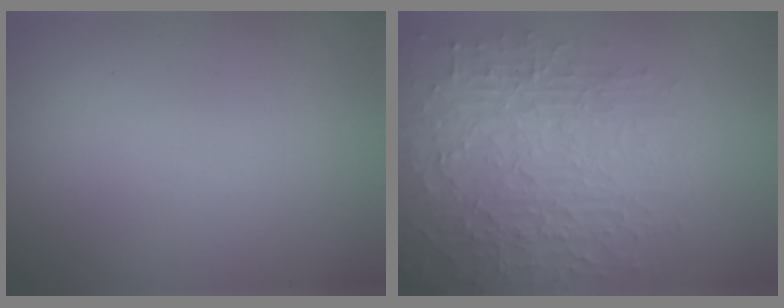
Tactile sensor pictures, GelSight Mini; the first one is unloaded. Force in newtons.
{"total": 6.9, "press": 5.2, "slide": 4.6}